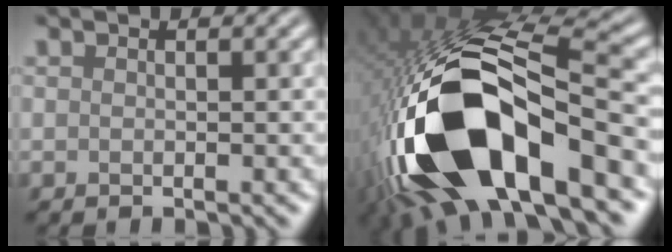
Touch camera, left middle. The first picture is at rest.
{"total": 17.2, "force": [-6.1, 7.4, 14.3], "torque": [-0.280, -0.010, -0.094]}